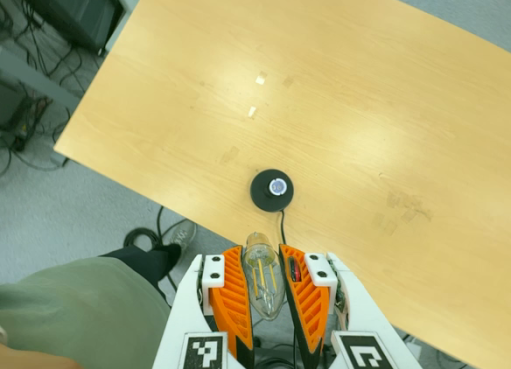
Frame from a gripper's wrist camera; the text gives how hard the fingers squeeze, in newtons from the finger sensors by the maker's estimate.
{"total": 19.8, "left": 20.9, "right": 18.6}